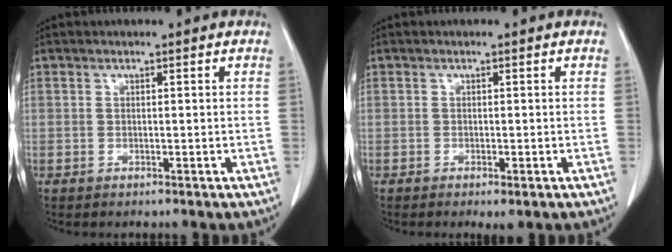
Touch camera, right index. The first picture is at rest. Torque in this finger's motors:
{"motor_torque": [0.25, -0.21, 0.03, 0.03]}